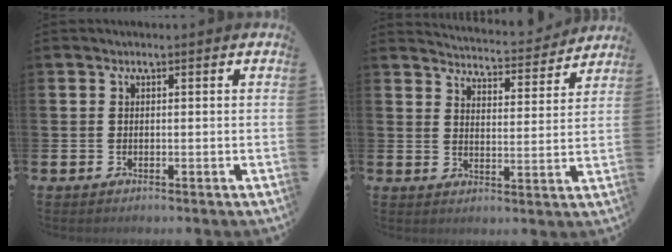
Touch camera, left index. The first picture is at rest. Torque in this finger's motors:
{"motor_torque": [0.54, -0.75, 0.24, 0.04]}